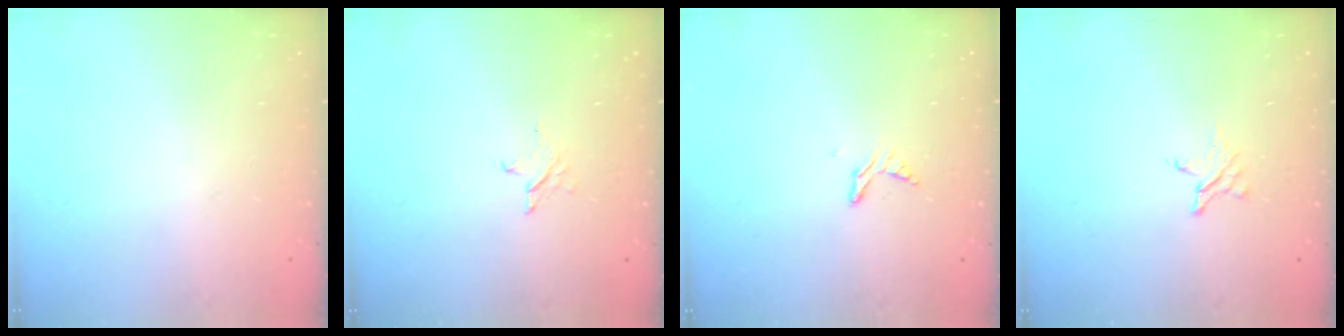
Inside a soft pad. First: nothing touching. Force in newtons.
{"total": 2.6, "press": 2.6, "slide": 0.3}
{"total": 5.1, "press": 5.1, "slide": 0.5}
{"total": 2.8, "press": 2.8, "slide": 0.3}